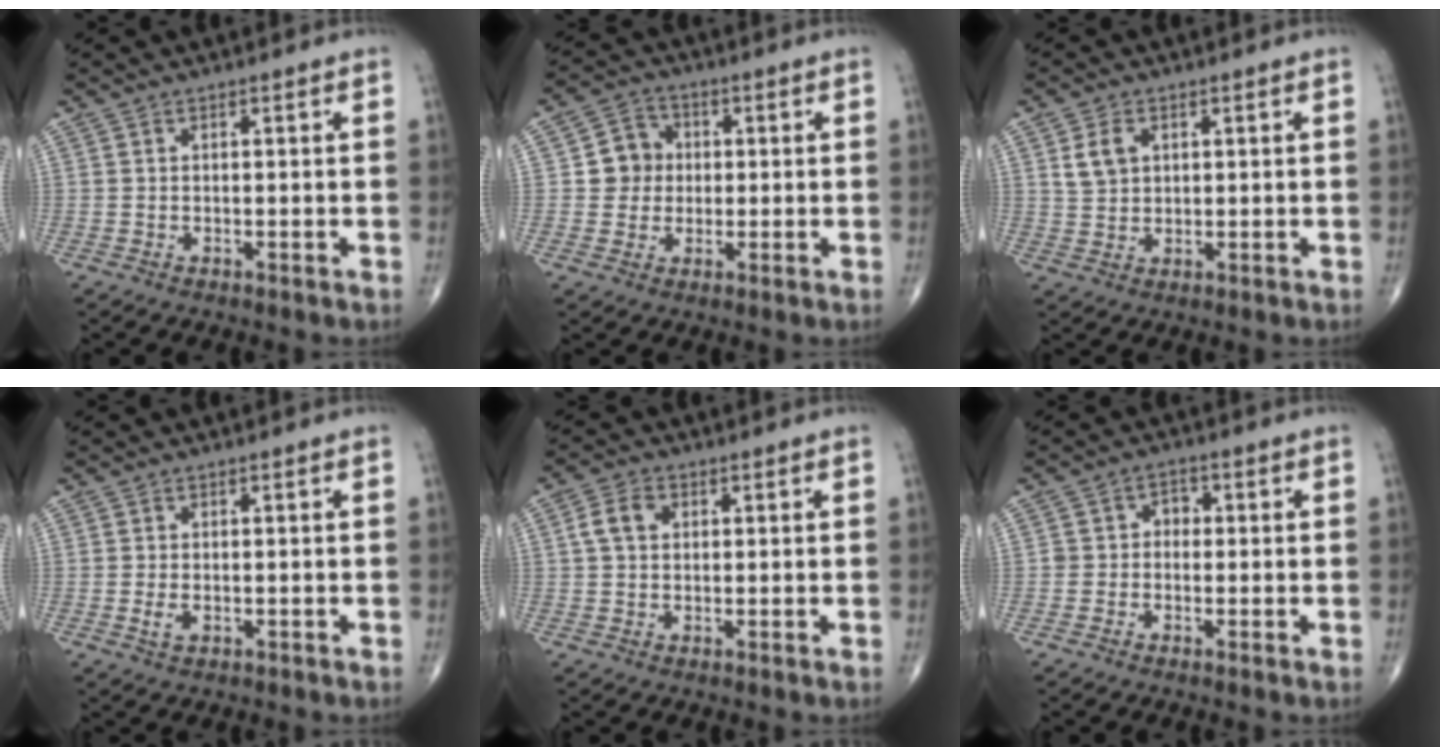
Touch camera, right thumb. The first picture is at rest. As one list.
[{"total": 6.5, "force": [0.4, 6.1, 2.2], "torque": [-0.005, 0.008, -0.003]}, {"total": 4.5, "force": [1.6, 3.2, 2.7], "torque": [-0.041, -0.003, 0.035]}, {"total": 2.0, "force": [-0.5, 1.2, 1.5], "torque": [-0.030, -0.002, -0.009]}, {"total": 4.5, "force": [1.0, 3.3, 2.9], "torque": [-0.054, 0.009, 0.015]}, {"total": 3.0, "force": [-0.3, 2.7, 1.4], "torque": [0.004, 0.015, -0.014]}]